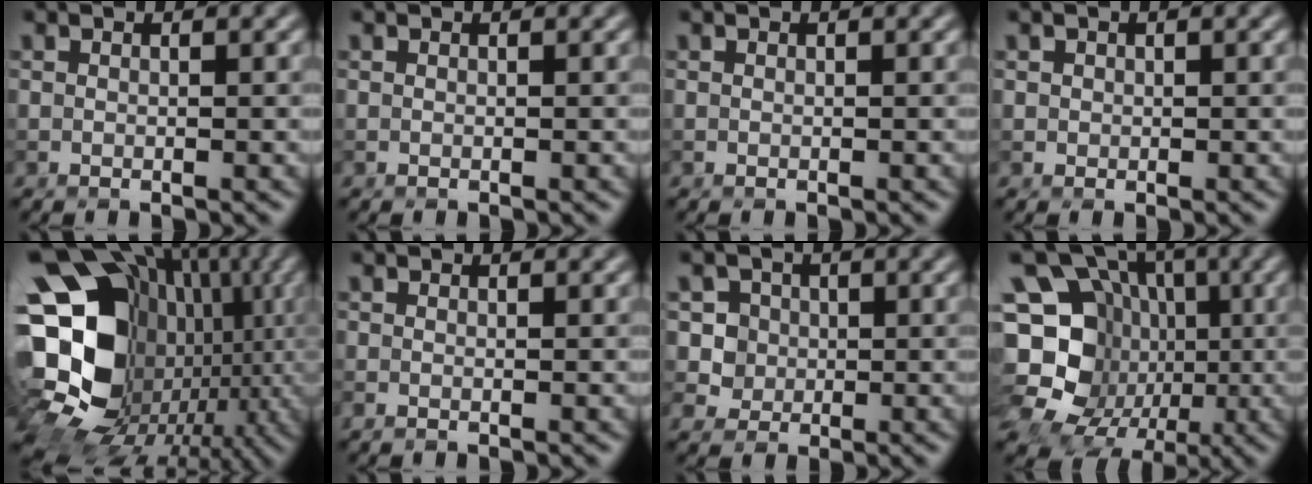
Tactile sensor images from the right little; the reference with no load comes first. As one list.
[{"total": 0.0}, {"total": 0.0}, {"total": 0.9, "force": [0.4, 0.8, 0.1], "torque": [0.004, -0.004, 0.012]}, {"total": 23.5, "force": [1.4, 19.7, 12.7], "torque": [-0.251, -0.003, 0.007]}, {"total": 0.0}, {"total": 4.4, "force": [1.2, 3.9, 1.5], "torque": [-0.014, 0.014, 0.016]}, {"total": 15.9, "force": [-2.6, 13.8, 7.4], "torque": [-0.158, 0.000, -0.074]}]